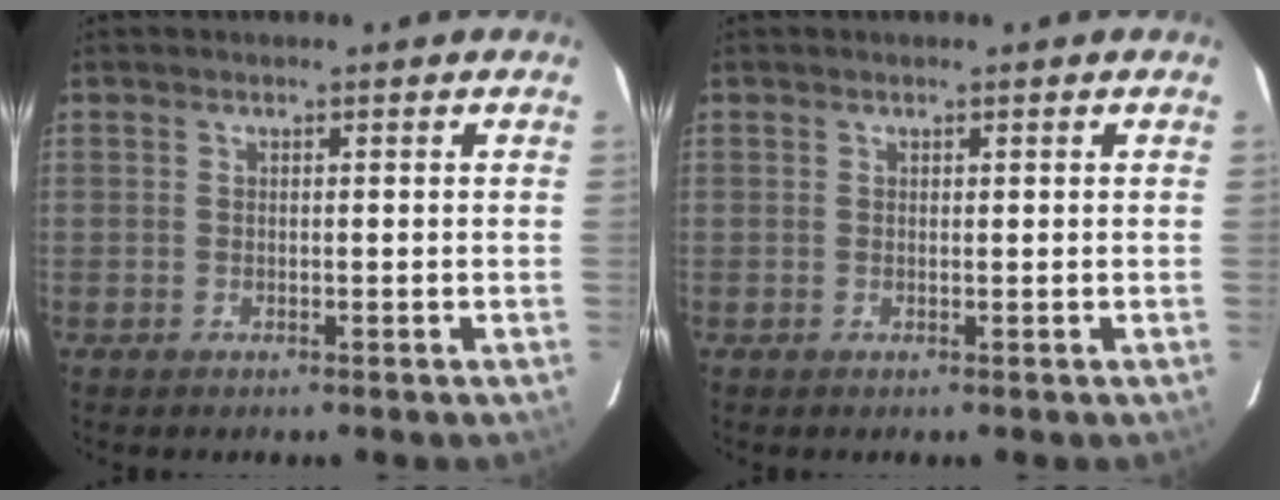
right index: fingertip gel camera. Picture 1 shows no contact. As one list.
[{"total": 0.0}]